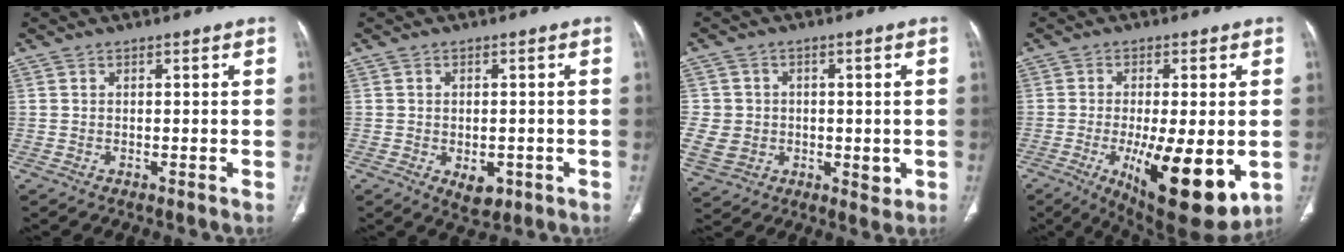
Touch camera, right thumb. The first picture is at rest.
{"total": 4.6, "force": [-1.5, 2.9, 3.2], "torque": [-0.032, 0.002, -0.009]}
{"total": 10.9, "force": [-1.4, 9.4, 5.4], "torque": [-0.078, 0.007, -0.009]}
{"total": 16.9, "force": [-4.2, 5.6, 15.4], "torque": [-0.215, -0.024, -0.046]}